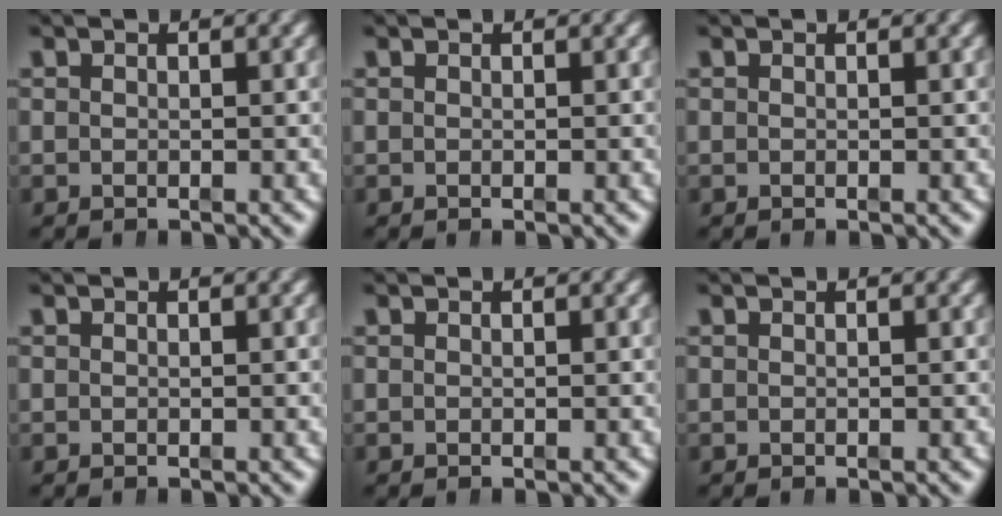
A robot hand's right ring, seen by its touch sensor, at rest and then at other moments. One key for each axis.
{"total": 0.0}
{"total": 0.0}
{"total": 0.0}
{"total": 0.0}
{"total": 0.0}